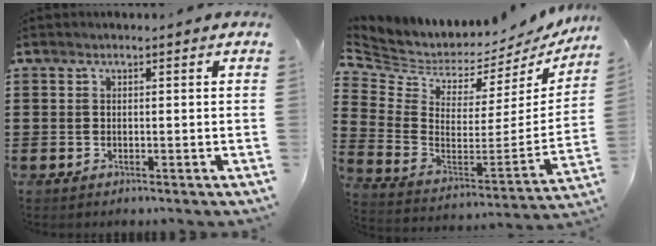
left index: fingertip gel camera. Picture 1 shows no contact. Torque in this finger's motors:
{"motor_torque": [-0.75, 0.79, 0.02, -0.01]}